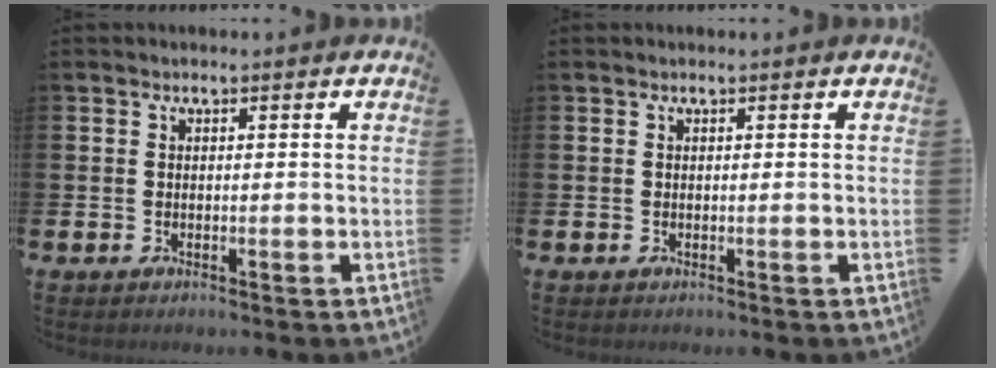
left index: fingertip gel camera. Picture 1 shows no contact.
{"total": 0.0}